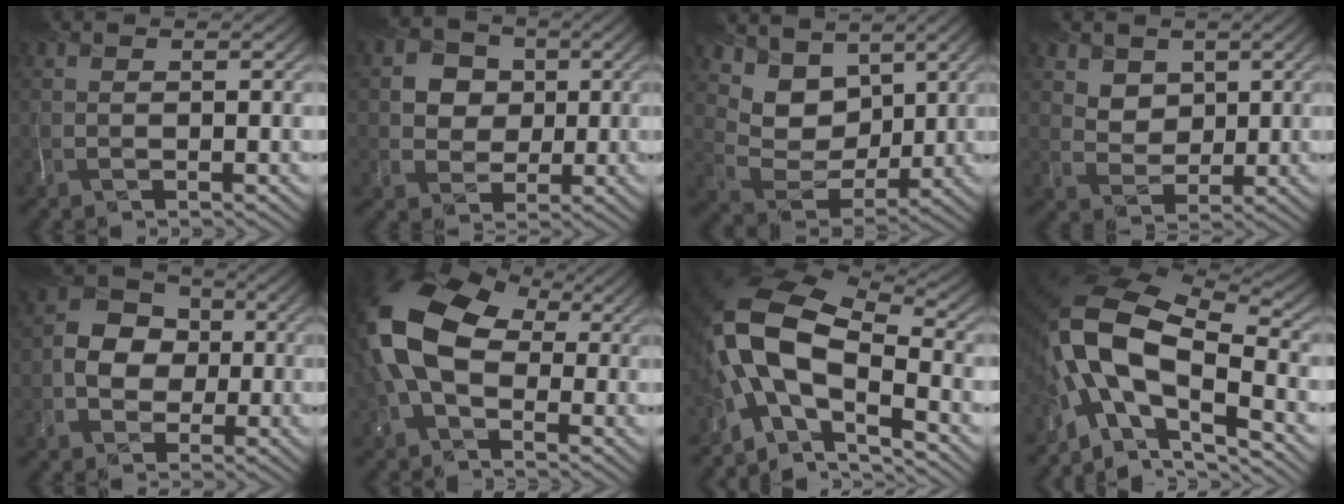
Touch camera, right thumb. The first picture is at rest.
{"total": 5.1, "force": [1.1, 4.7, 1.4], "torque": [-0.050, -0.001, 0.012]}
{"total": 8.6, "force": [5.8, 5.6, 3.0], "torque": [-0.082, -0.014, 0.116]}
{"total": 4.3, "force": [2.5, 3.3, 1.0], "torque": [-0.041, -0.025, 0.058]}
{"total": 5.6, "force": [-0.6, 4.9, 2.5], "torque": [-0.044, 0.001, -0.014]}
{"total": 13.4, "force": [1.2, 8.6, 10.3], "torque": [-0.236, -0.003, 0.010]}
{"total": 13.4, "force": [-3.0, 7.0, 11.0], "torque": [-0.220, -0.004, -0.066]}
{"total": 15.3, "force": [-3.7, 8.0, 12.5], "torque": [-0.256, -0.012, -0.067]}